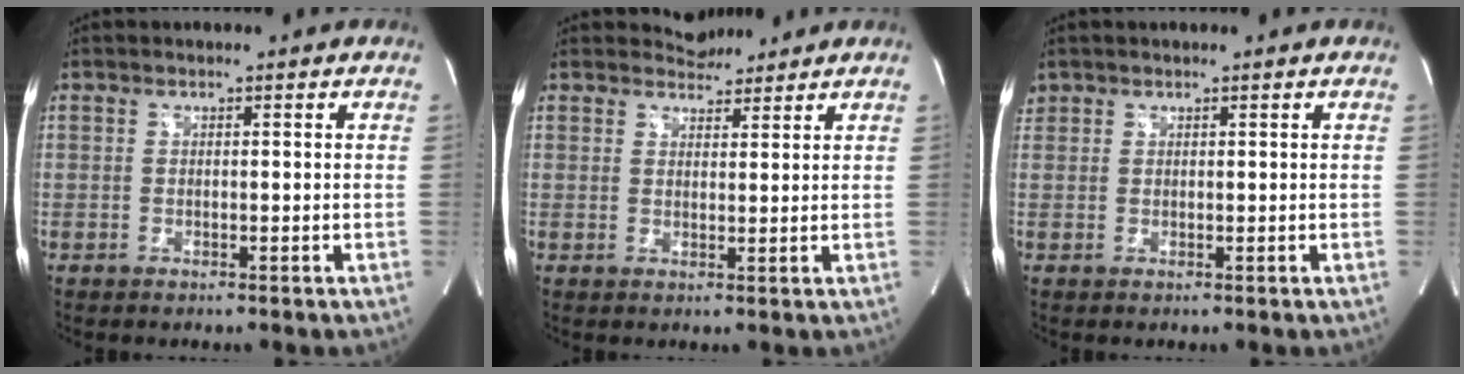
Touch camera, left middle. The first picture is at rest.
{"total": 2.9, "force": [2.7, 0.9, -0.2], "torque": [-0.001, 0.006, 0.044]}
{"total": 1.2, "force": [0.9, 0.9, 0.0], "torque": [0.001, 0.016, 0.018]}